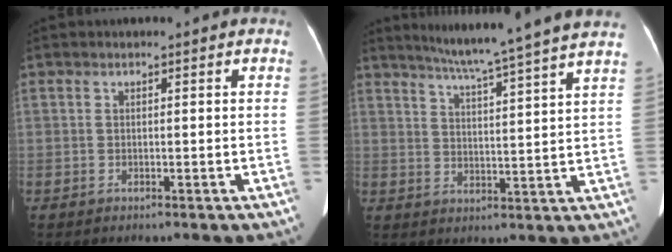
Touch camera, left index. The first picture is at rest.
{"total": 16.7, "force": [14.5, -2.0, 8.1], "torque": [-0.132, -0.019, 0.185]}